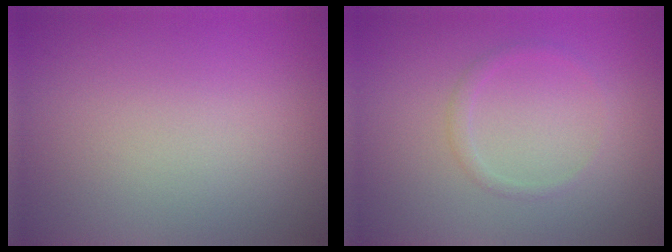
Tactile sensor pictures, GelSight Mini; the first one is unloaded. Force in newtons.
{"total": 1.0, "press": 1.0, "slide": 0.0}